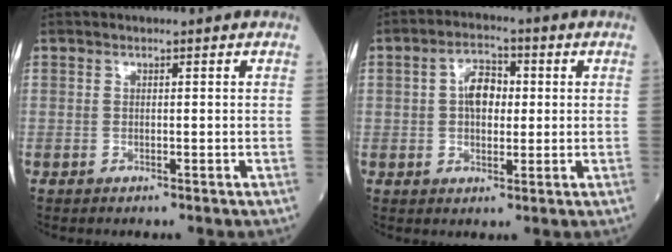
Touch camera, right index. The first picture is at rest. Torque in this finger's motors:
{"motor_torque": [0.11, -0.03, 0.10, 0.03]}